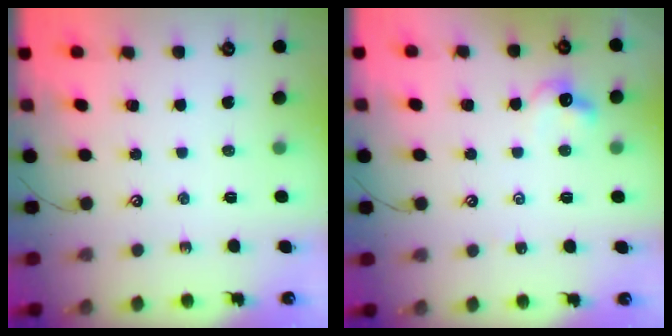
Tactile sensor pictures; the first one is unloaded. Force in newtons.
{"total": 4.4, "press": 4.4, "slide": 0.6}